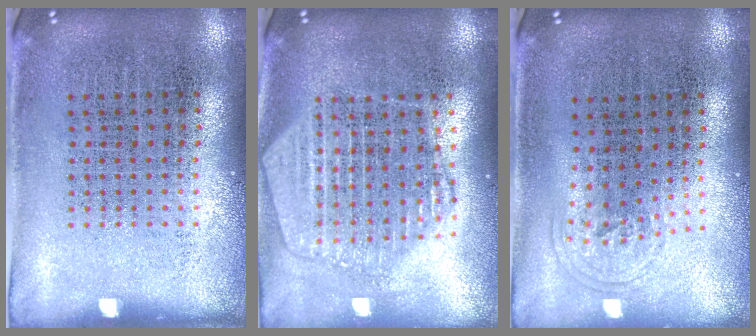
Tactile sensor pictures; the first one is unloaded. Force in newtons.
{"total": 2.2, "press": 2.0, "slide": 1.0}
{"total": 0.9, "press": 0.6, "slide": 0.6}